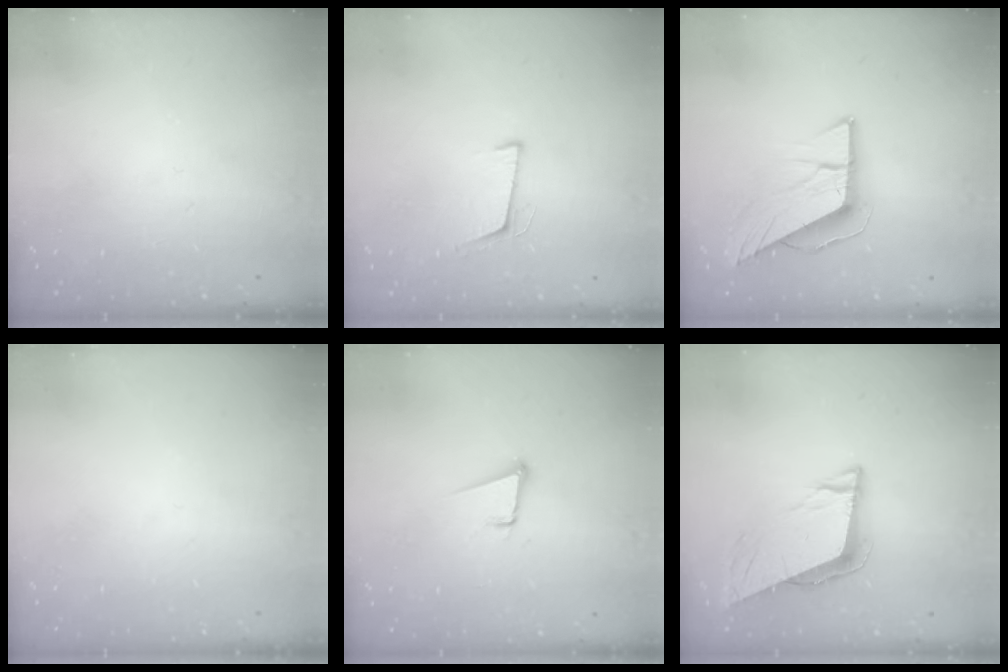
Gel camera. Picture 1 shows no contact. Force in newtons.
{"total": 5.9, "press": 5.6, "slide": 2.0}
{"total": 9.8, "press": 9.8, "slide": 0.5}
{"total": 0.0}
{"total": 4.3, "press": 3.4, "slide": 2.6}
{"total": 8.9, "press": 8.4, "slide": 2.7}